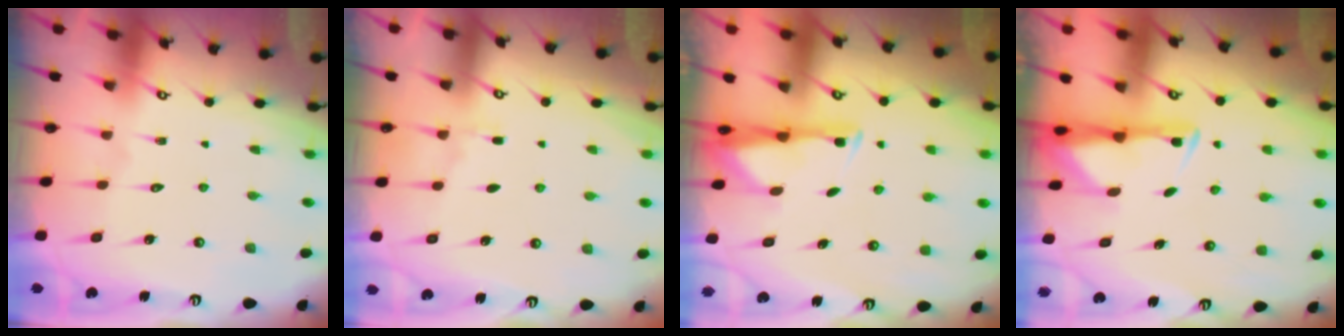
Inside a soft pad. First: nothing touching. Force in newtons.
{"total": 2.6, "press": 2.6, "slide": 0.4}
{"total": 2.9, "press": 2.9, "slide": 0.4}
{"total": 3.0, "press": 2.9, "slide": 0.5}